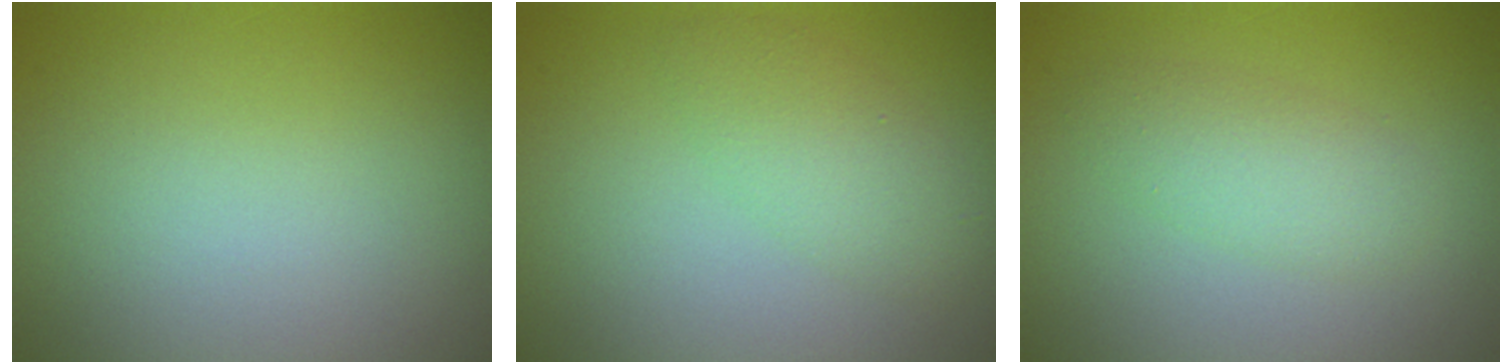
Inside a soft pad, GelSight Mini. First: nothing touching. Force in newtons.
{"total": 2.8, "press": 2.8, "slide": 0.1}
{"total": 2.6, "press": 2.6, "slide": 0.1}